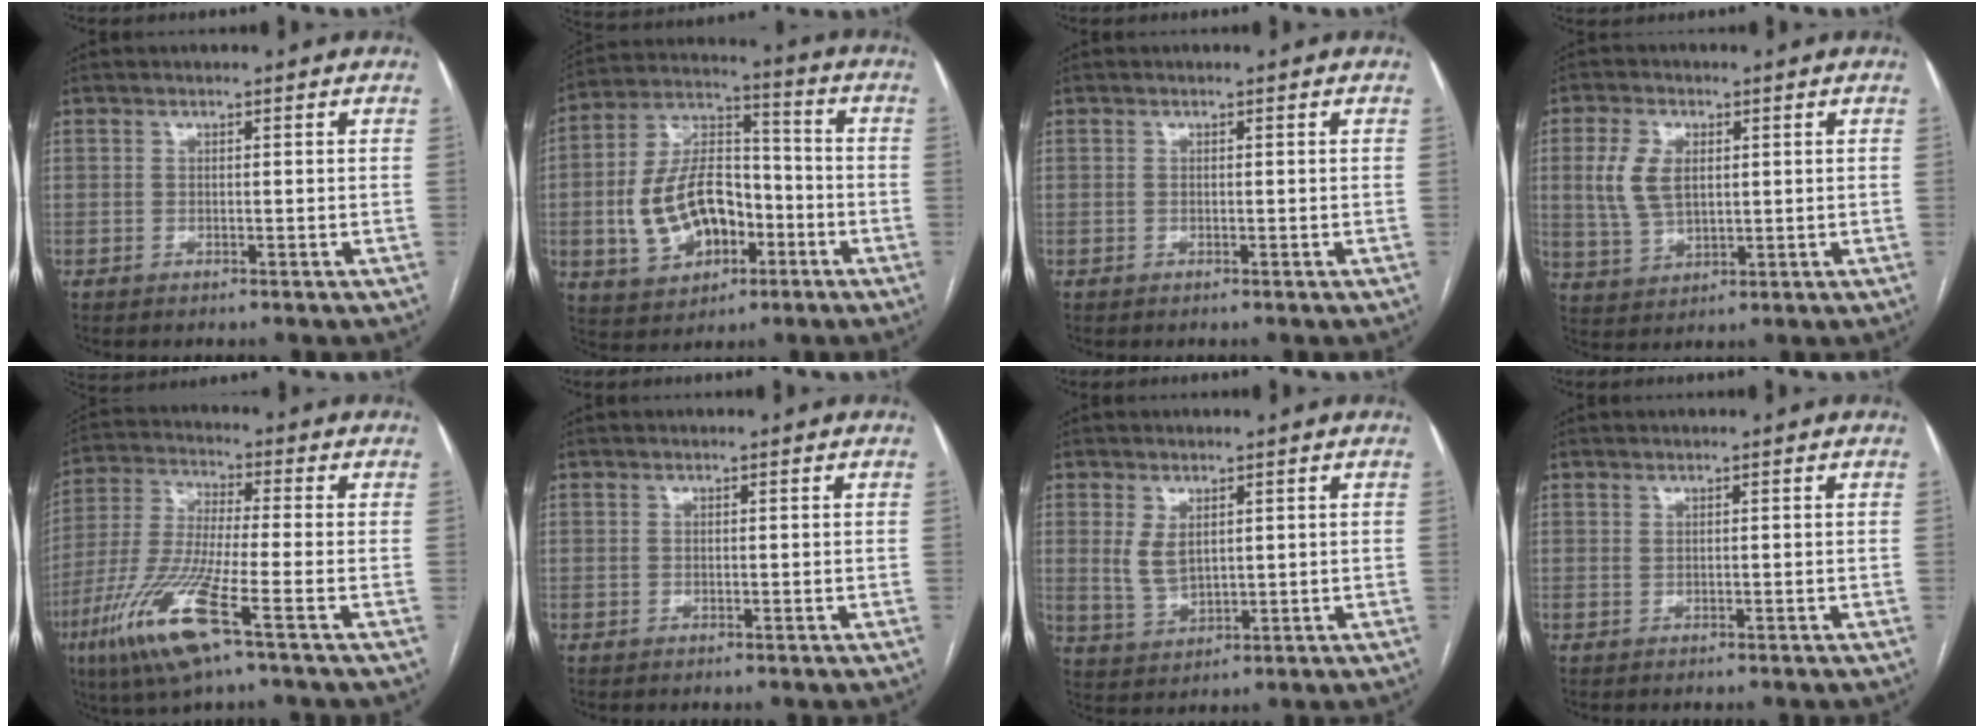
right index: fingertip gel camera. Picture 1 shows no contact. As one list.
[{"total": 14.6, "force": [-3.6, 9.0, 10.9], "torque": [-0.226, 0.023, -0.054]}, {"total": 0.0}, {"total": 7.0, "force": [1.5, 4.1, 5.5], "torque": [-0.130, 0.010, 0.036]}, {"total": 13.8, "force": [-6.6, 0.9, 12.1], "torque": [-0.264, -0.027, -0.129]}, {"total": 0.0}, {"total": 4.3, "force": [1.3, 2.4, 3.3], "torque": [-0.073, -0.002, 0.039]}, {"total": 0.0}]